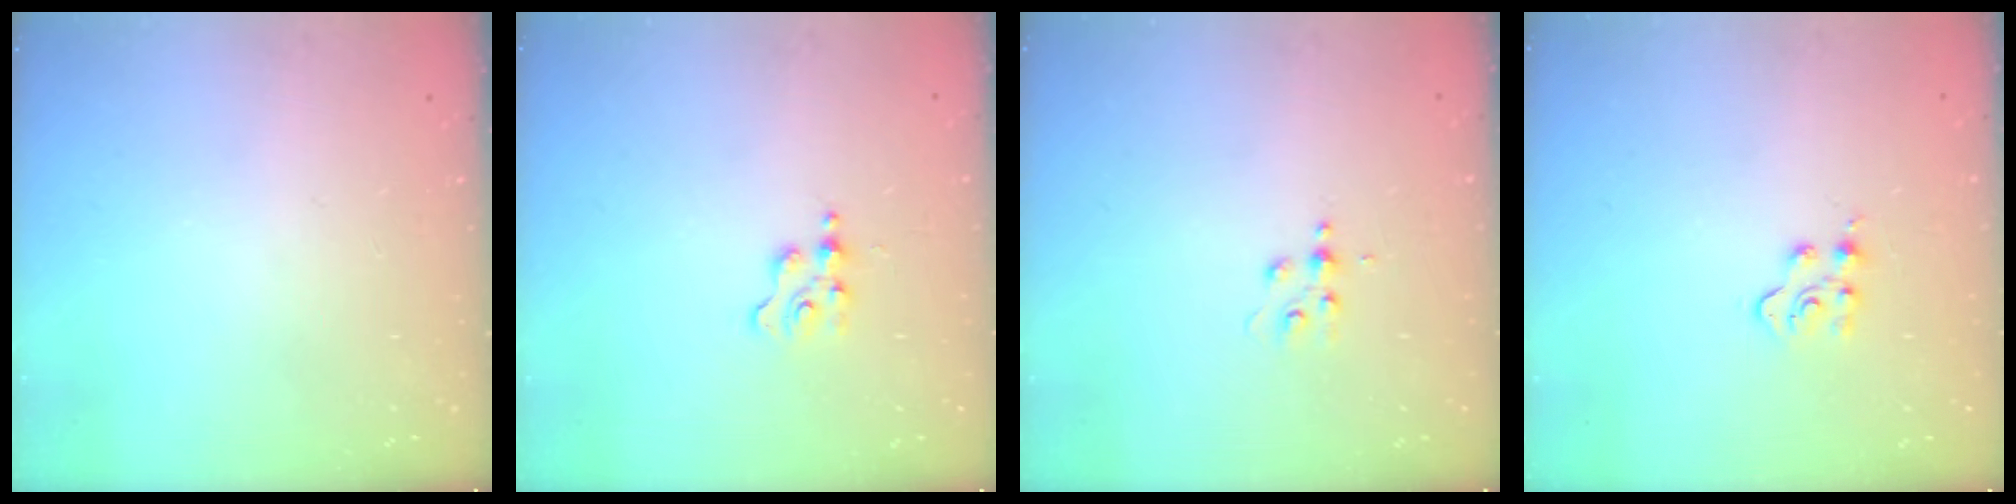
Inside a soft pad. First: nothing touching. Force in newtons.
{"total": 2.5, "press": 2.5, "slide": 0.3}
{"total": 3.5, "press": 3.5, "slide": 0.4}
{"total": 5.5, "press": 5.5, "slide": 0.6}